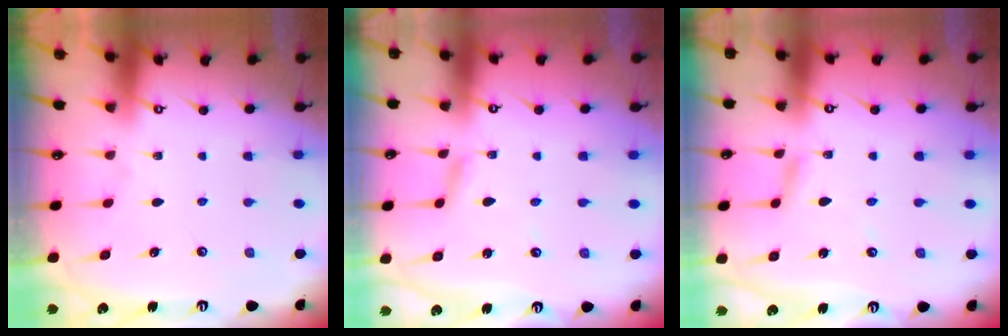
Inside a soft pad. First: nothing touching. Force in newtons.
{"total": 3.3, "press": 3.2, "slide": 0.4}
{"total": 3.1, "press": 3.0, "slide": 0.3}